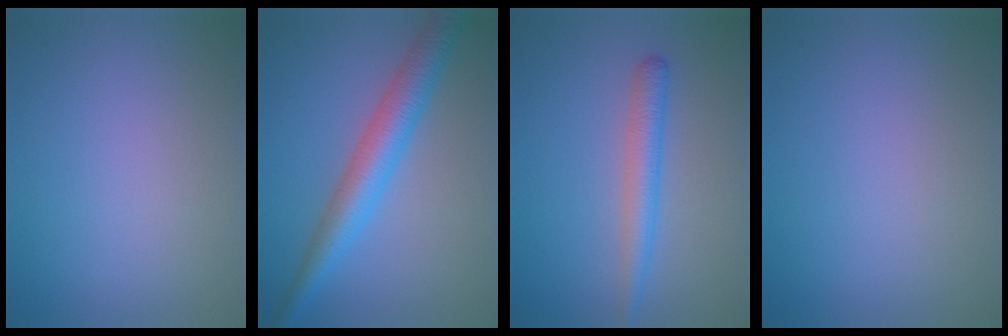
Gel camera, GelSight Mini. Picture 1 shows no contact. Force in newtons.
{"total": 5.0, "press": 5.0, "slide": 0.0}
{"total": 2.9, "press": 2.9, "slide": 0.1}
{"total": 0.0}